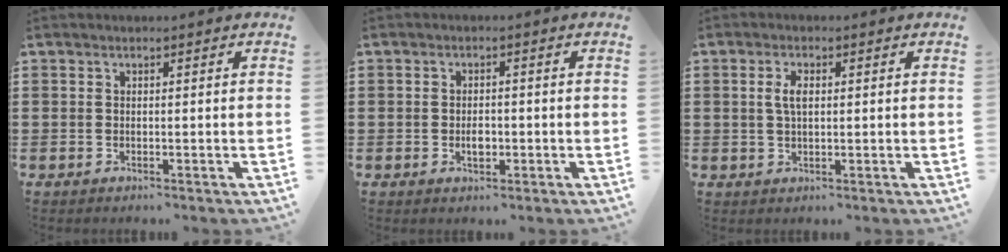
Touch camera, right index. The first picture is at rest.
{"total": 2.2, "force": [-0.6, 1.3, 1.8], "torque": [-0.024, 0.001, -0.013]}
{"total": 3.1, "force": [0.5, 1.3, 2.7], "torque": [-0.058, 0.008, 0.006]}